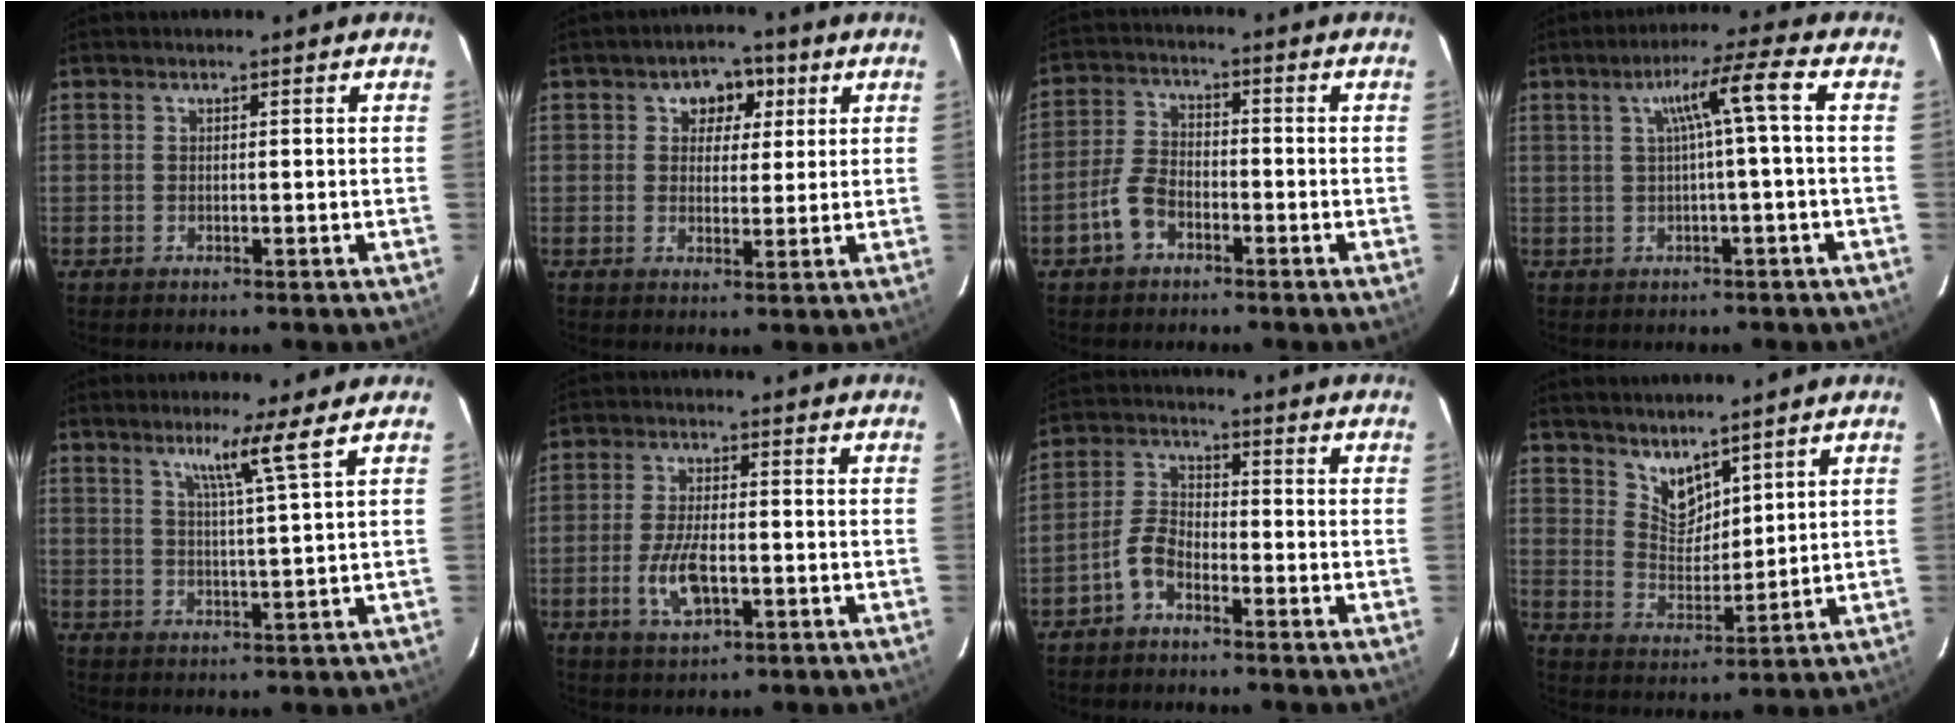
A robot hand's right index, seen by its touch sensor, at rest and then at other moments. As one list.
[{"total": 5.5, "force": [2.1, 4.5, 2.5], "torque": [-0.026, 0.015, 0.031]}, {"total": 5.9, "force": [-3.2, 3.6, 3.4], "torque": [-0.078, 0.012, -0.062]}, {"total": 5.8, "force": [0.4, -1.0, 5.7], "torque": [-0.101, 0.009, 0.016]}, {"total": 5.7, "force": [3.5, -2.0, 4.0], "torque": [-0.068, -0.021, 0.057]}, {"total": 7.8, "force": [-2.4, 3.4, 6.6], "torque": [-0.140, -0.006, -0.043]}, {"total": 4.9, "force": [-3.3, 2.4, 2.8], "torque": [-0.067, 0.016, -0.070]}, {"total": 6.5, "force": [5.3, 2.9, 2.2], "torque": [-0.029, -0.002, 0.106]}]